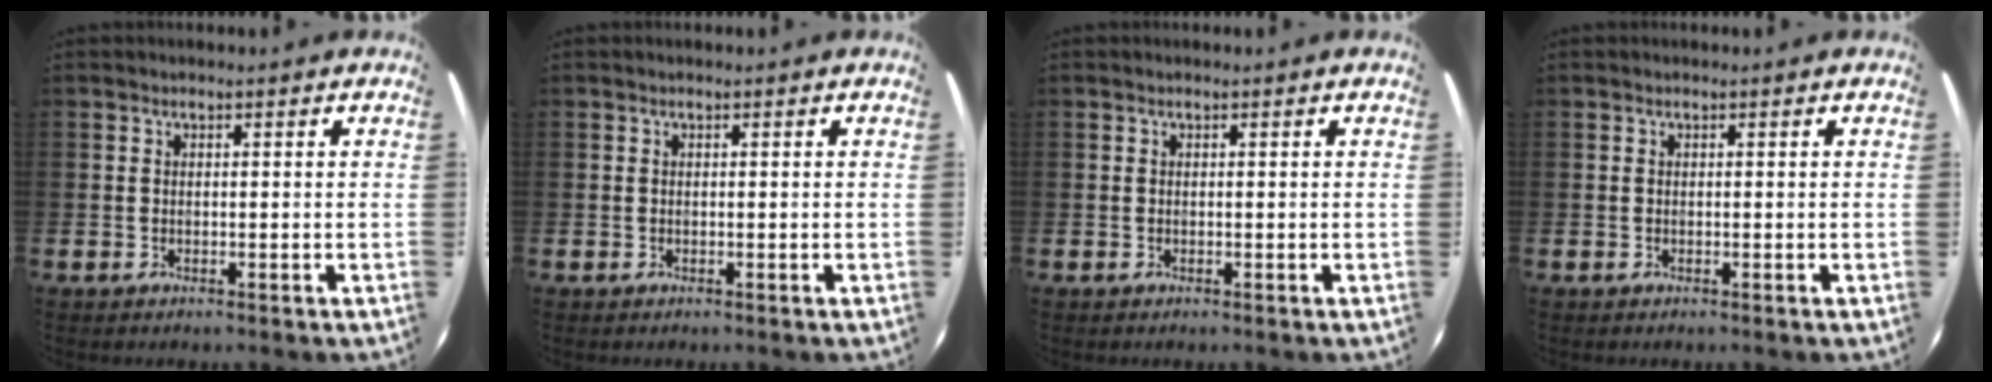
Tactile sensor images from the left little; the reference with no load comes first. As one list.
[{"total": 0.0}, {"total": 0.0}, {"total": 0.0}]